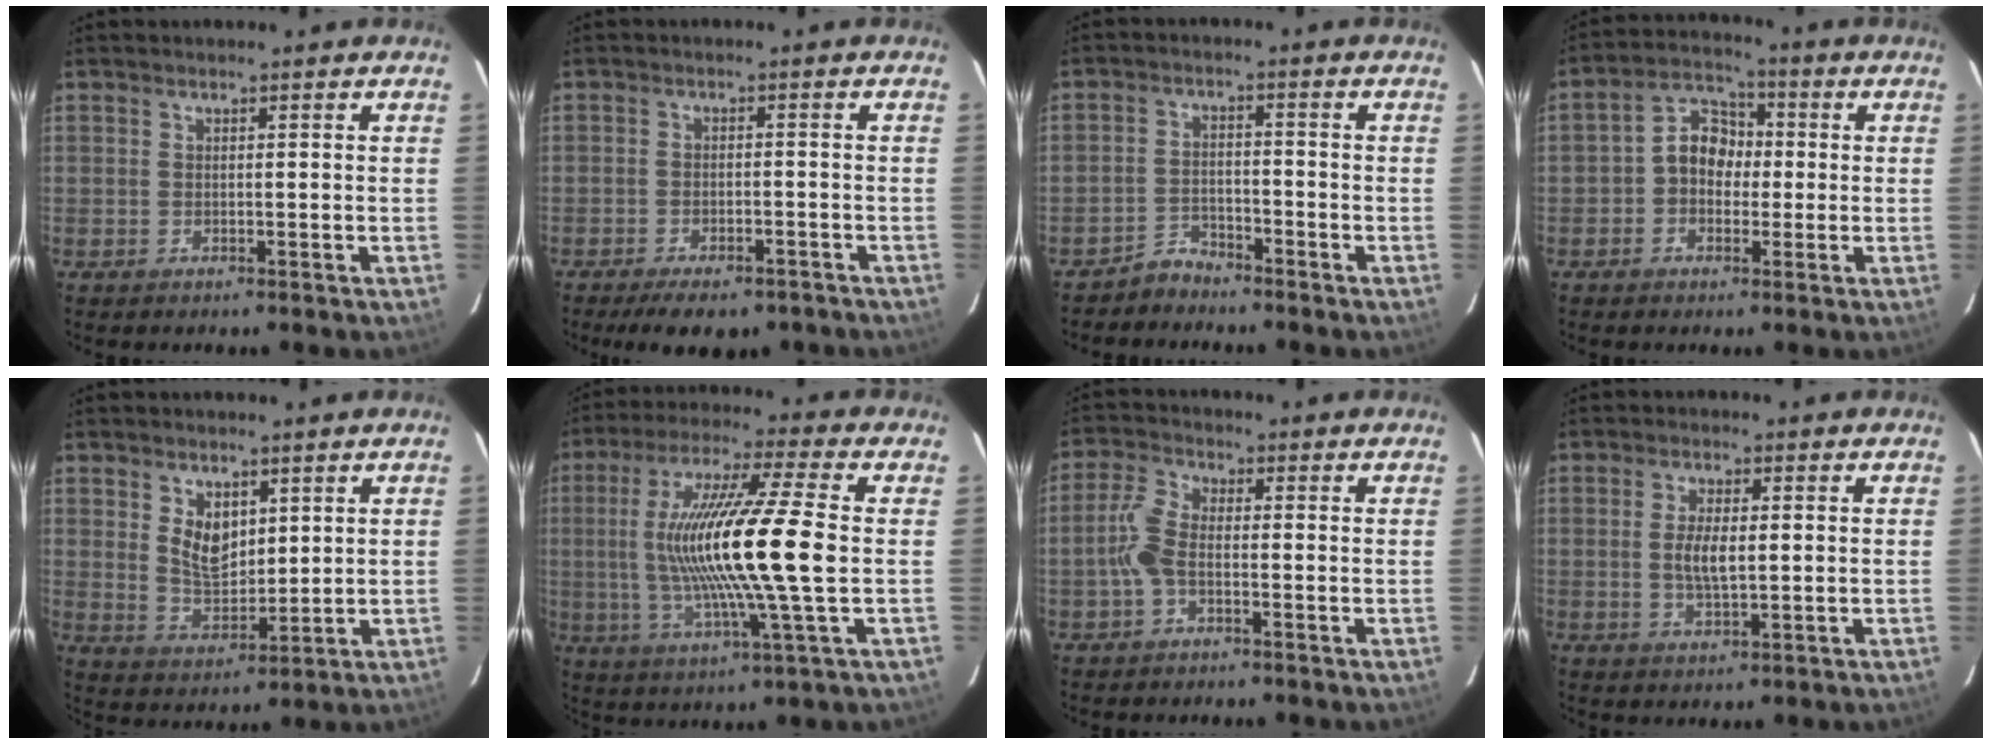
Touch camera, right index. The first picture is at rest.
{"total": 10.8, "force": [-8.5, 4.0, 5.4], "torque": [-0.115, -0.016, -0.115]}
{"total": 3.6, "force": [-3.3, 1.3, -0.1], "torque": [-0.002, 0.012, -0.062]}
{"total": 6.6, "force": [-0.8, 5.4, 3.7], "torque": [-0.067, 0.028, -0.020]}
{"total": 7.0, "force": [2.6, 4.3, 4.9], "torque": [-0.086, -0.001, 0.057]}
{"total": 19.2, "force": [0.2, 0.7, 19.2], "torque": [-0.354, -0.005, 0.005]}
{"total": 5.2, "force": [-1.6, 2.2, 4.4], "torque": [-0.106, 0.011, -0.035]}
{"total": 4.9, "force": [0.0, 1.7, 4.6], "torque": [-0.086, -0.001, 0.001]}